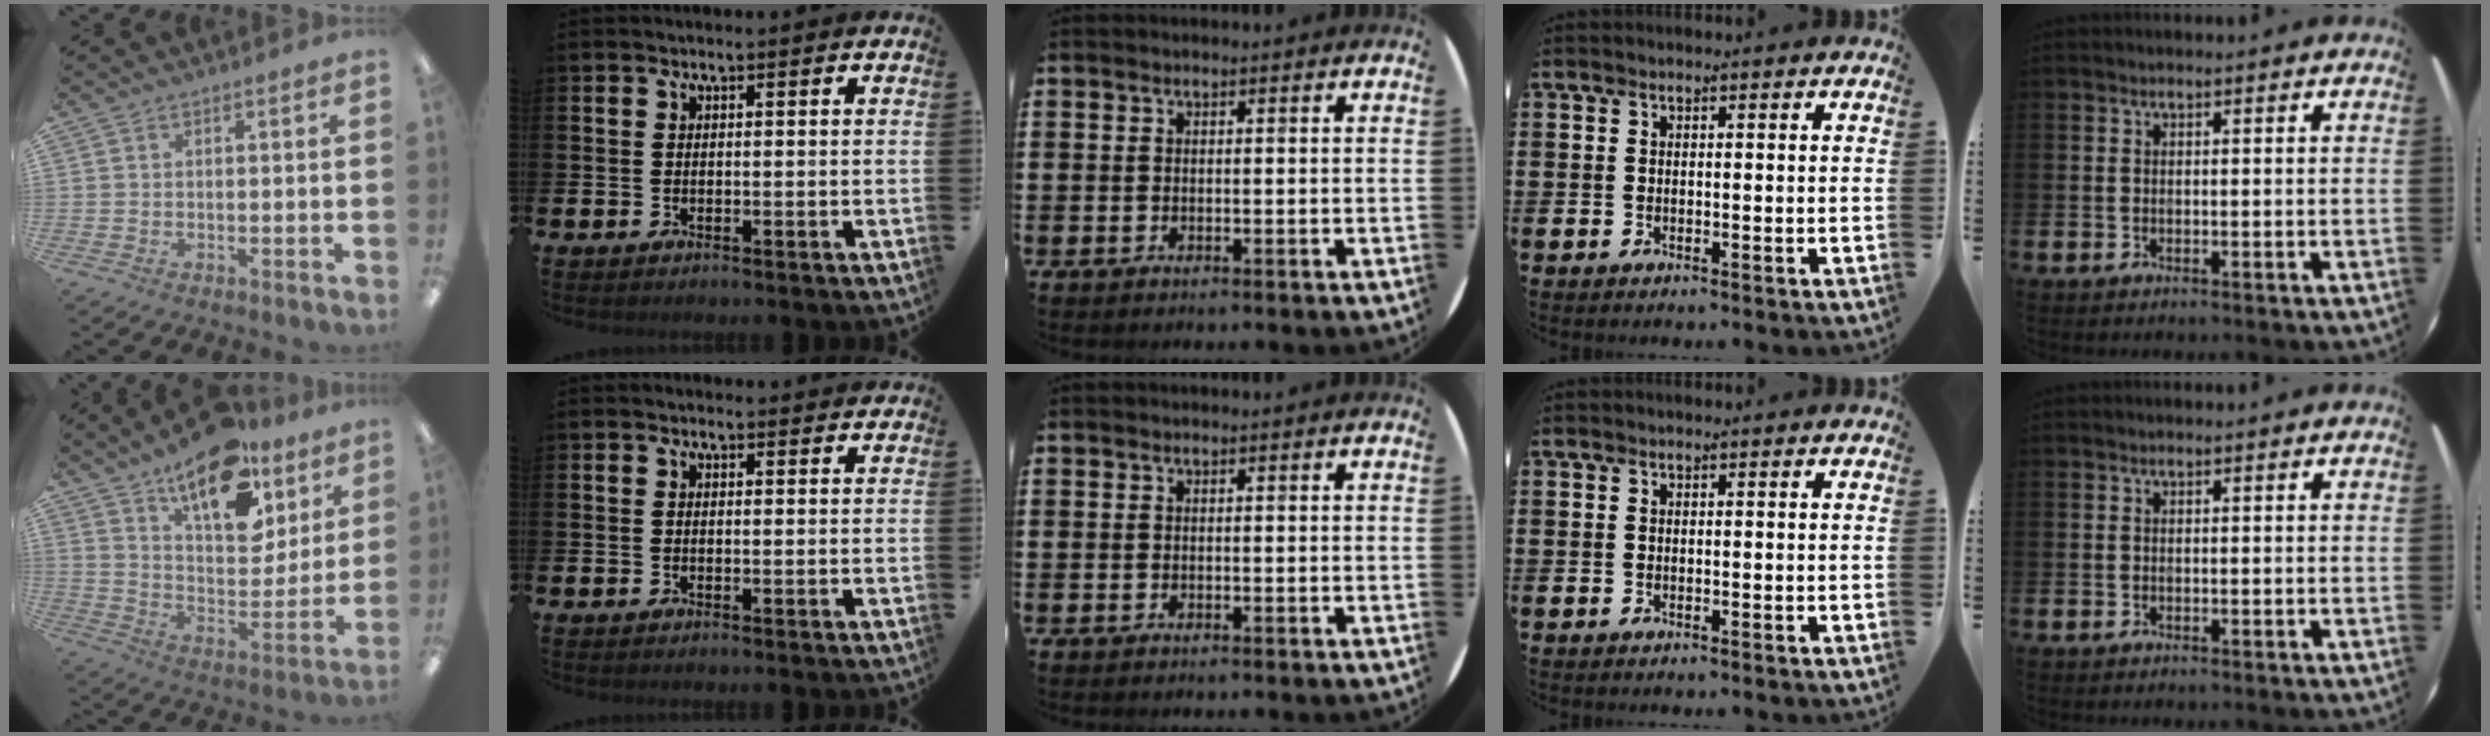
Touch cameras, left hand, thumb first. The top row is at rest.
{"thumb": {"total": 18.4, "force": [12.5, 8.6, 10.4], "torque": [-0.153, -0.075, 0.216]}, "index": {"total": 0.8, "force": [0.7, 0.2, 0.1], "torque": [0.007, -0.001, 0.011]}}